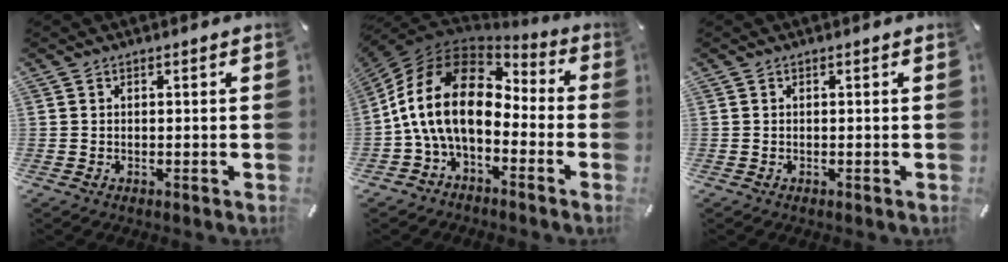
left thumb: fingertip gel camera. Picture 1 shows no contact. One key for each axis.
{"total": 17.9, "fx": -1.6, "fy": 11.3, "fz": 13.7, "tx": -0.296, "ty": 0.023, "tz": -0.033}
{"total": 0.0}